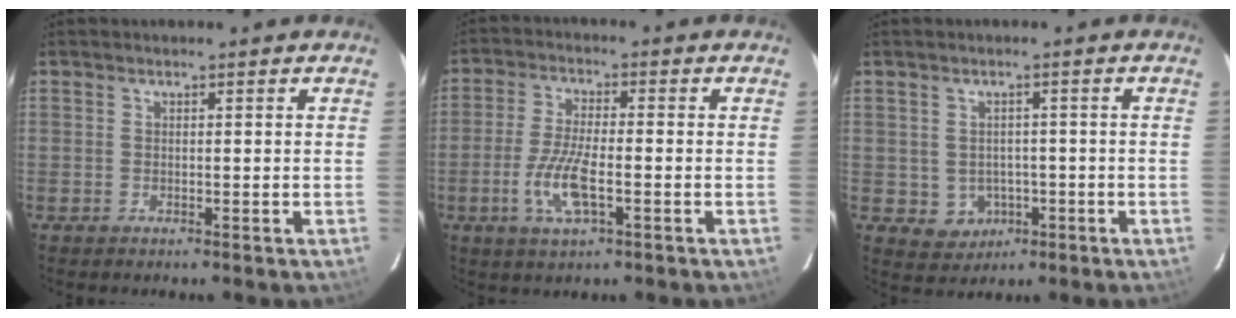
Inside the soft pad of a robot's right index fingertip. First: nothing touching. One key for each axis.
{"total": 8.2, "fx": -2.9, "fy": 2.3, "fz": 7.3, "tx": -0.157, "ty": -0.006, "tz": -0.057}
{"total": 4.8, "fx": -1.1, "fy": 4.6, "fz": 0.9, "tx": -0.029, "ty": 0.012, "tz": 0.001}